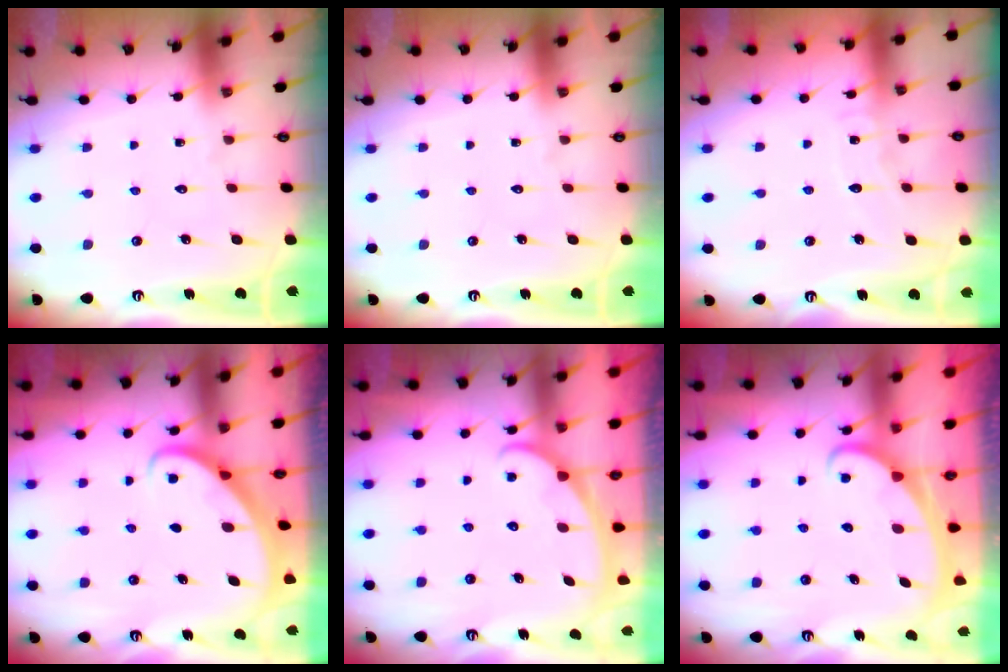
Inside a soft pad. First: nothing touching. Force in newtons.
{"total": 0.0}
{"total": 5.2, "press": 5.2, "slide": 0.5}
{"total": 2.6, "press": 2.6, "slide": 0.2}
{"total": 1.7, "press": 1.7, "slide": 0.2}
{"total": 1.9, "press": 1.9, "slide": 0.1}